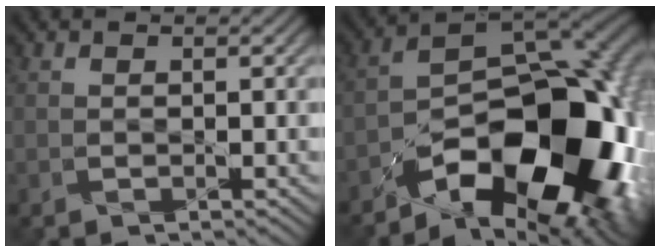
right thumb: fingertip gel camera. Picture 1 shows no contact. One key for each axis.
{"total": 18.2, "fx": -9.0, "fy": 9.3, "fz": 12.8, "tx": -0.177, "ty": -0.026, "tz": -0.143}